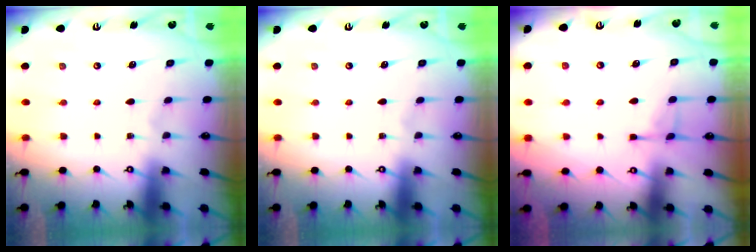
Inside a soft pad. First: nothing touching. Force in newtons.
{"total": 0.0}
{"total": 5.1, "press": 5.1, "slide": 0.9}